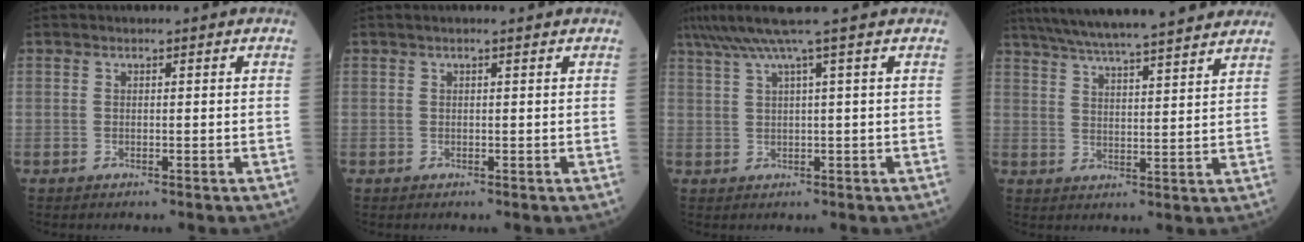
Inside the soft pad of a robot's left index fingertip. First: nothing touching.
{"total": 2.2, "force": [1.9, -0.1, 1.0], "torque": [-0.013, 0.015, 0.026]}
{"total": 6.3, "force": [4.5, -1.9, 4.0], "torque": [-0.069, 0.024, 0.080]}
{"total": 20.5, "force": [18.0, 1.3, 9.8], "torque": [-0.165, 0.026, 0.257]}